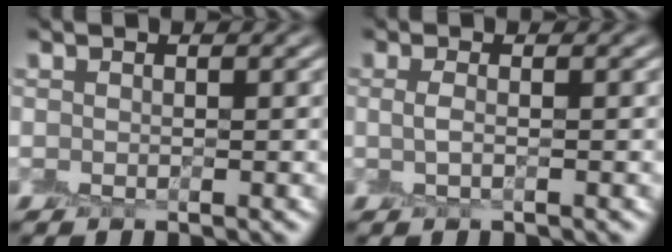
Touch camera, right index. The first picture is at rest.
{"total": 0.9, "force": [0.0, 0.0, 0.9], "torque": [-0.025, 0.000, -0.002]}